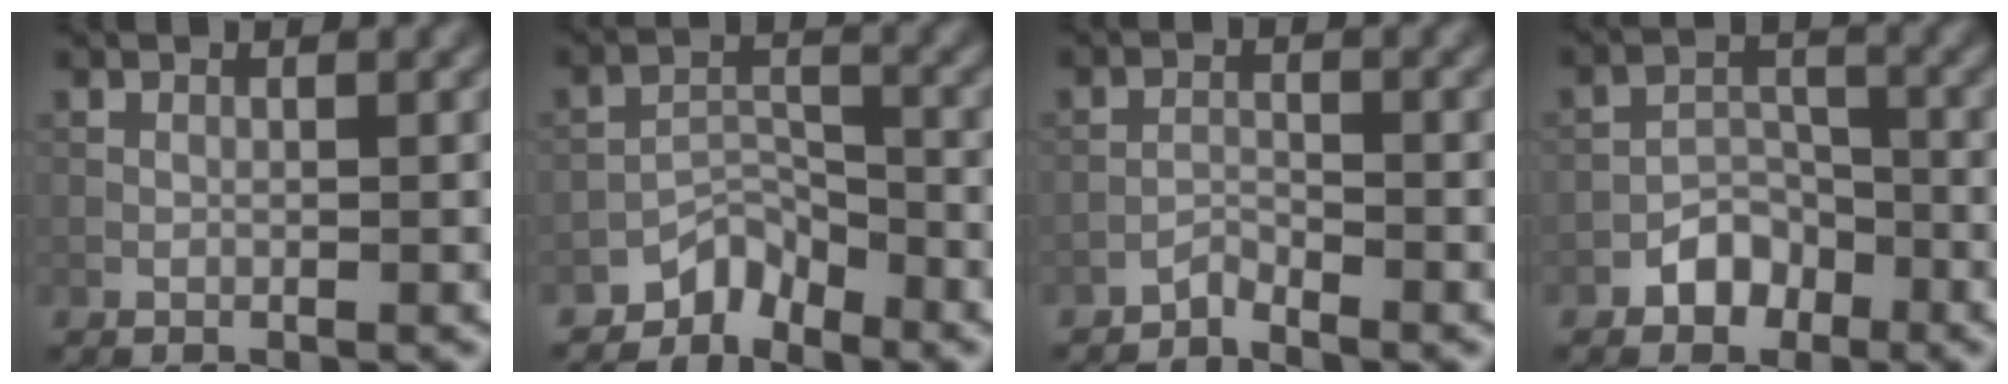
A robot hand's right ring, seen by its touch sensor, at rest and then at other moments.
{"total": 3.0, "force": [-2.8, 1.1, 0.5], "torque": [0.001, 0.012, -0.055]}
{"total": 1.3, "force": [-1.3, 0.1, 0.1], "torque": [0.000, 0.006, -0.027]}
{"total": 3.0, "force": [-2.0, 1.9, 1.1], "torque": [-0.007, 0.010, -0.034]}